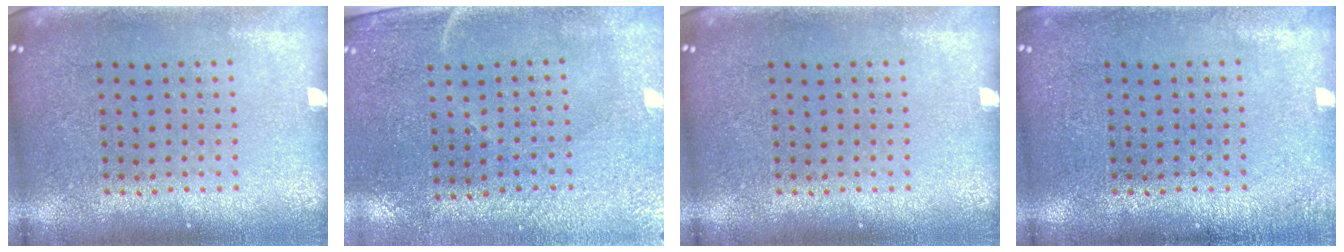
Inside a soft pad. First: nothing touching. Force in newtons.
{"total": 3.0, "press": 2.7, "slide": 1.4}
{"total": 0.0}
{"total": 1.0, "press": 1.0, "slide": 0.3}